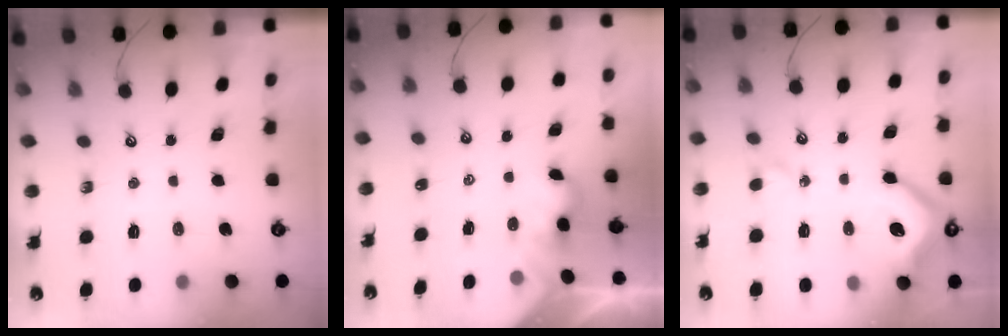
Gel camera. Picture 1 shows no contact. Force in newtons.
{"total": 2.2, "press": 2.2, "slide": 0.2}
{"total": 10.8, "press": 10.6, "slide": 1.9}